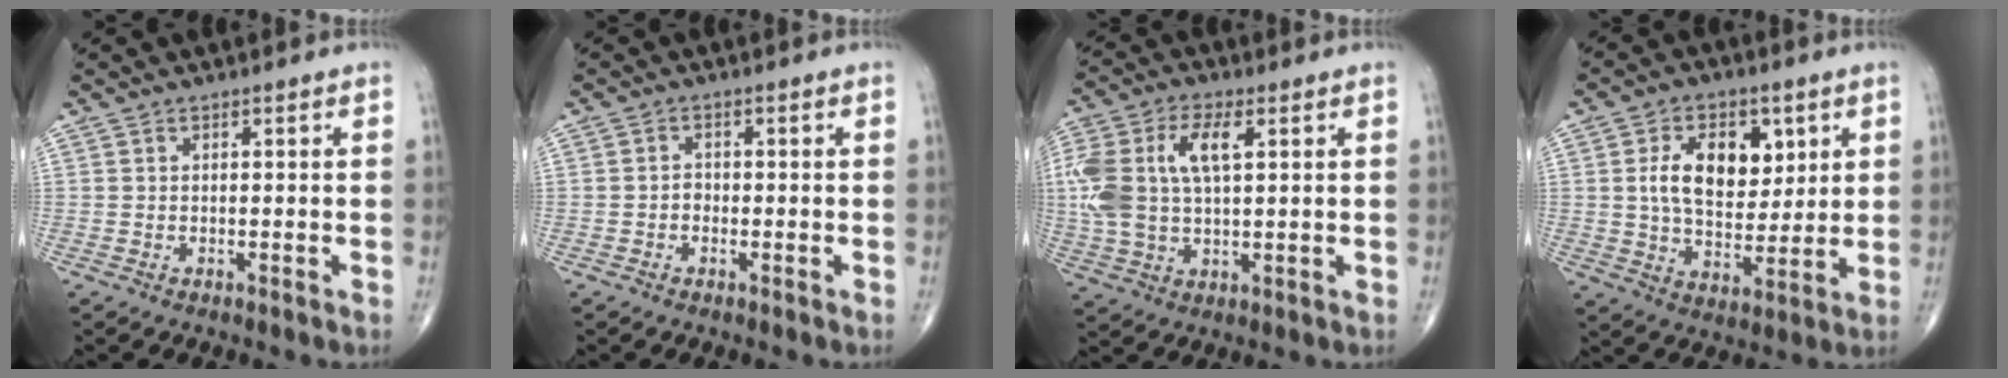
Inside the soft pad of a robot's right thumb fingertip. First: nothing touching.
{"total": 1.6, "force": [-0.6, 1.2, 0.7], "torque": [-0.005, 0.006, -0.013]}
{"total": 14.9, "force": [3.0, 7.7, 12.4], "torque": [-0.283, 0.017, 0.059]}
{"total": 13.3, "force": [3.5, 8.3, 9.8], "torque": [-0.119, -0.014, 0.062]}